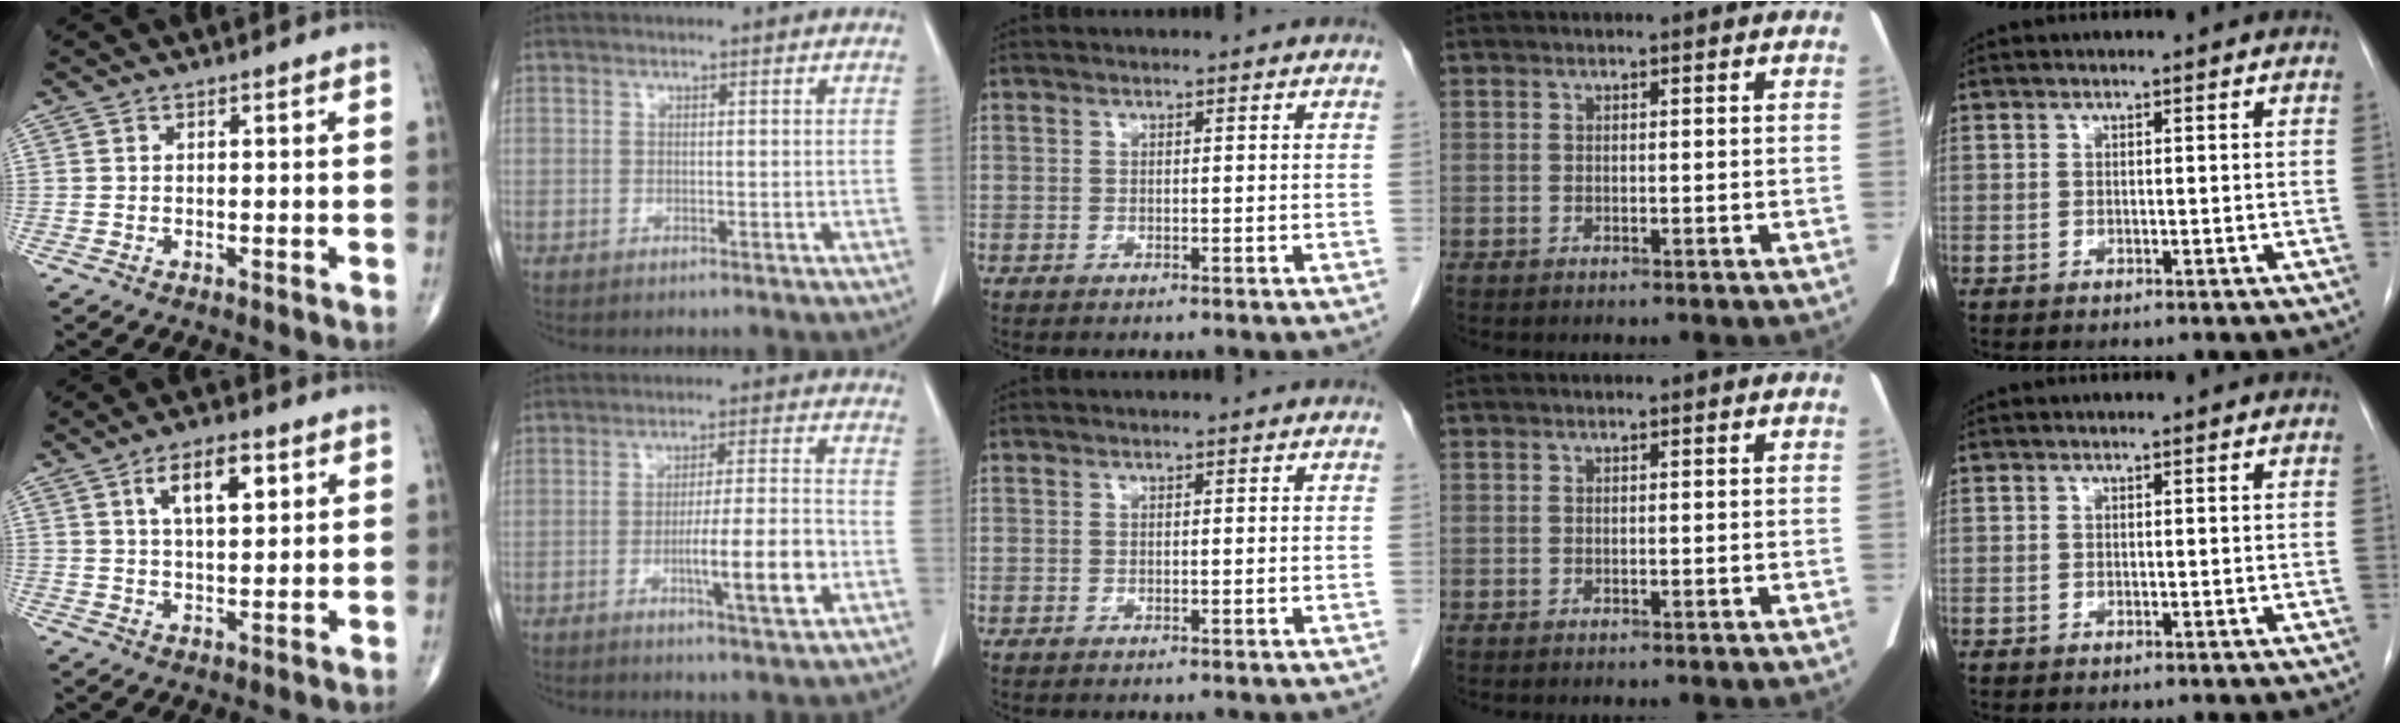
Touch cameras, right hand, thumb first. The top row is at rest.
{"thumb": {"total": 8.7, "force": [3.5, 3.9, 6.9], "torque": [-0.095, -0.010, 0.058]}, "index": {"total": 9.2, "force": [-2.8, 0.4, 8.8], "torque": [-0.138, -0.005, -0.044]}}